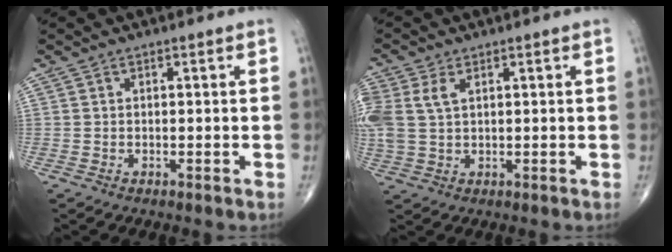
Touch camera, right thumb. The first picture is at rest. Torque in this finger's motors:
{"motor_torque": [0.31, 0.32, 0.38, 0.17, 0.11]}